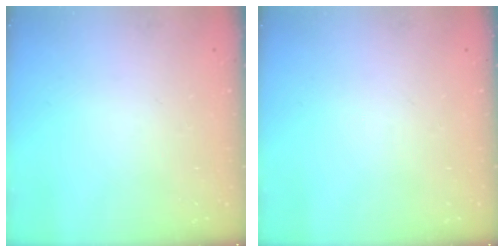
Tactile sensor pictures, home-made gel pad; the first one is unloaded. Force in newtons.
{"total": 0.0}